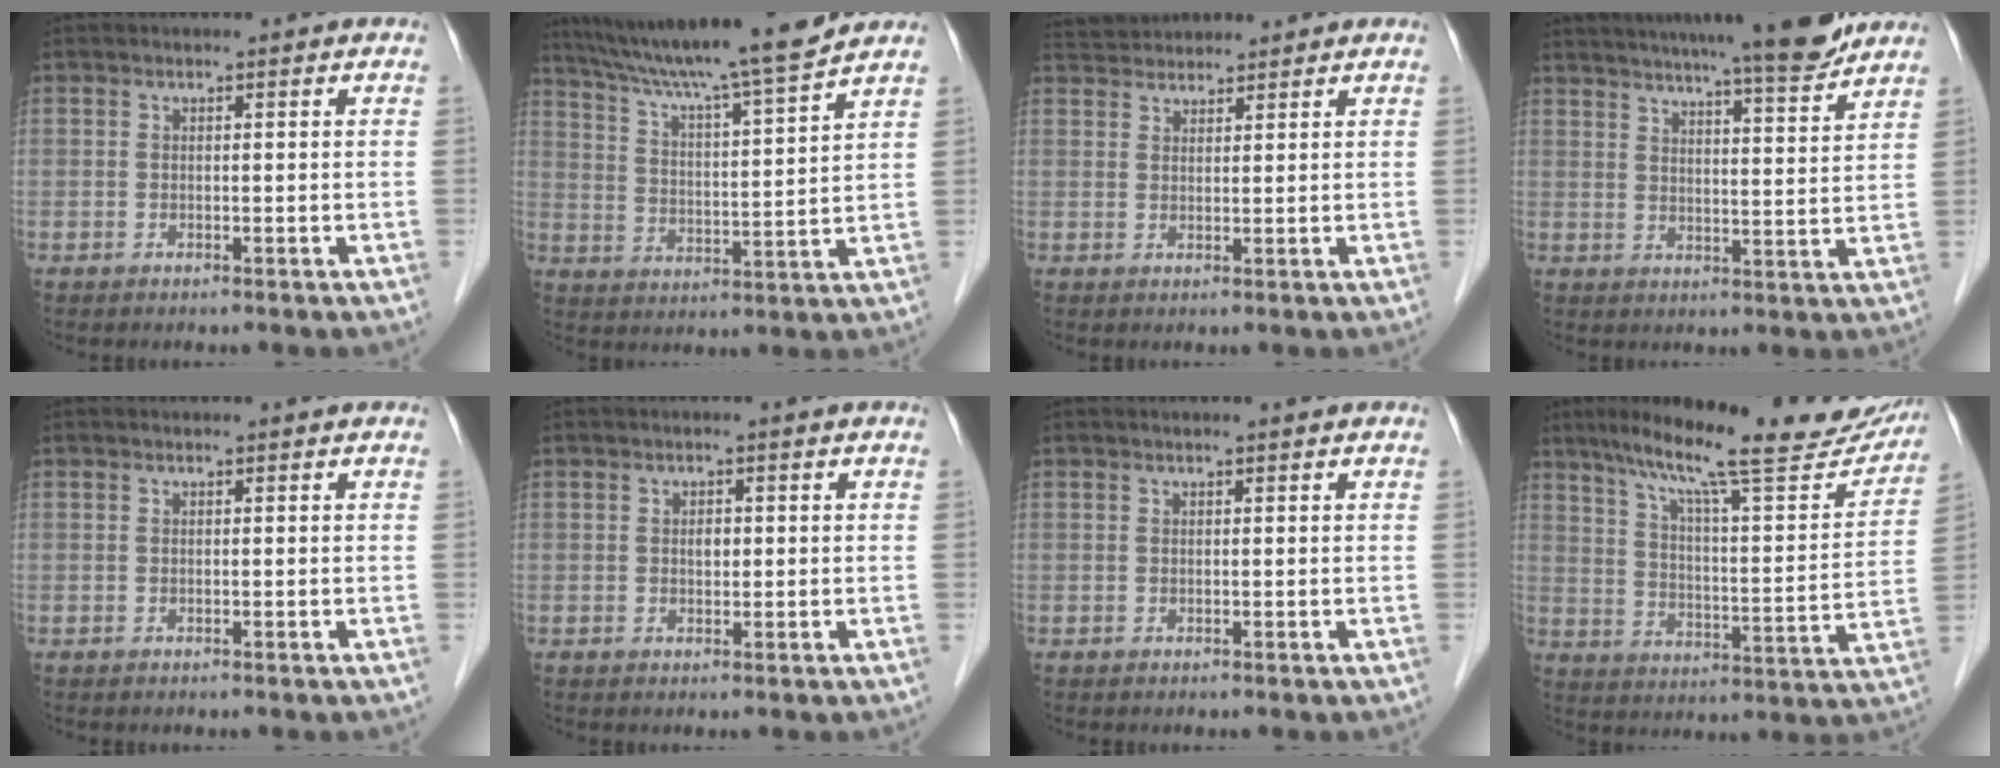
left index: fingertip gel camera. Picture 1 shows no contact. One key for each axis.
{"total": 16.3, "fx": 14.3, "fy": -1.4, "fz": 7.7, "tx": -0.135, "ty": -0.004, "tz": 0.223}
{"total": 4.8, "fx": 4.7, "fy": 0.8, "fz": 0.6, "tx": -0.015, "ty": 0.036, "tz": 0.086}
{"total": 15.8, "fx": 13.9, "fy": 0.1, "fz": 7.6, "tx": -0.119, "ty": -0.003, "tz": 0.189}
{"total": 0.0}
{"total": 1.4, "fx": 0.2, "fy": 0.8, "fz": 1.1, "tx": -0.017, "ty": 0.001, "tz": 0.004}
{"total": 0.9, "fx": 0.7, "fy": -0.1, "fz": 0.5, "tx": -0.009, "ty": 0.005, "tz": 0.015}
{"total": 24.0, "fx": 20.3, "fy": 2.9, "fz": 12.5, "tx": -0.196, "ty": -0.016, "tz": 0.278}